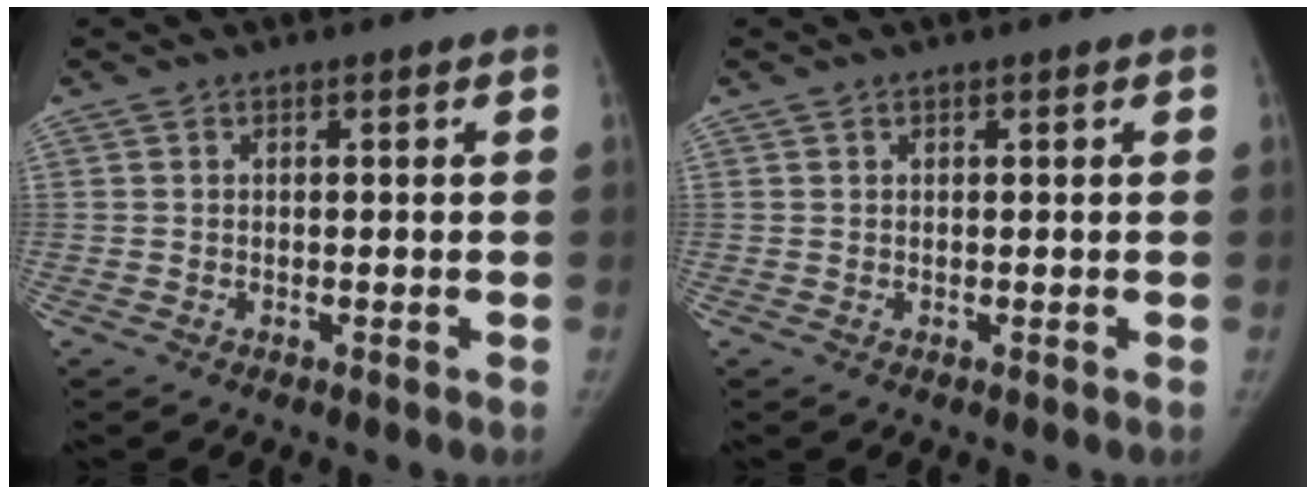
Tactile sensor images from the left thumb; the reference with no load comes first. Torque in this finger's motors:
{"motor_torque": [0.07, -0.17, 0.32, -0.02, -0.04]}